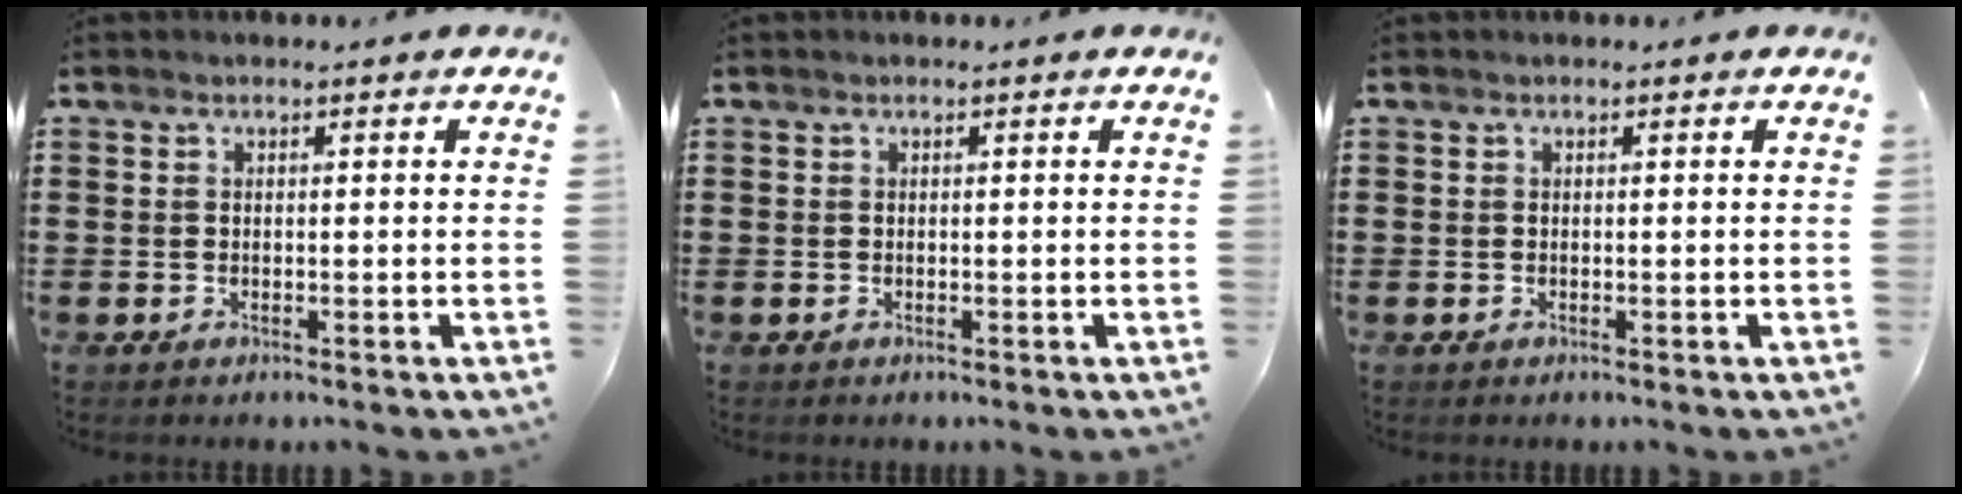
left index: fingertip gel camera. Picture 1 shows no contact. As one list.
[{"total": 0.0}, {"total": 0.0}]